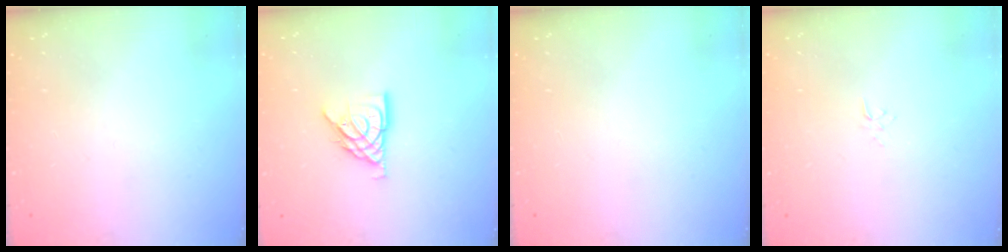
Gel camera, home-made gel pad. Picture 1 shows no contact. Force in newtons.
{"total": 9.6, "press": 9.6, "slide": 0.4}
{"total": 0.0}
{"total": 2.6, "press": 2.6, "slide": 0.3}